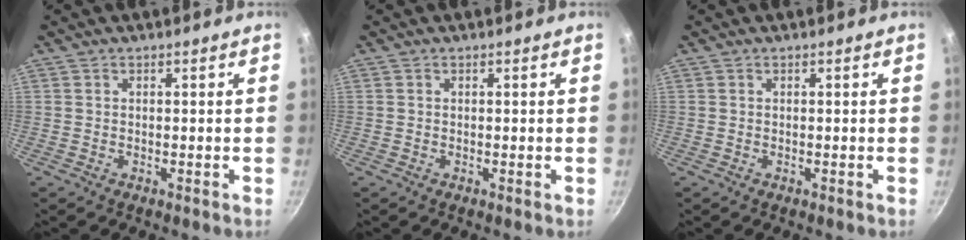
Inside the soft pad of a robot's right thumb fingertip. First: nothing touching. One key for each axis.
{"total": 0.0}
{"total": 0.0}